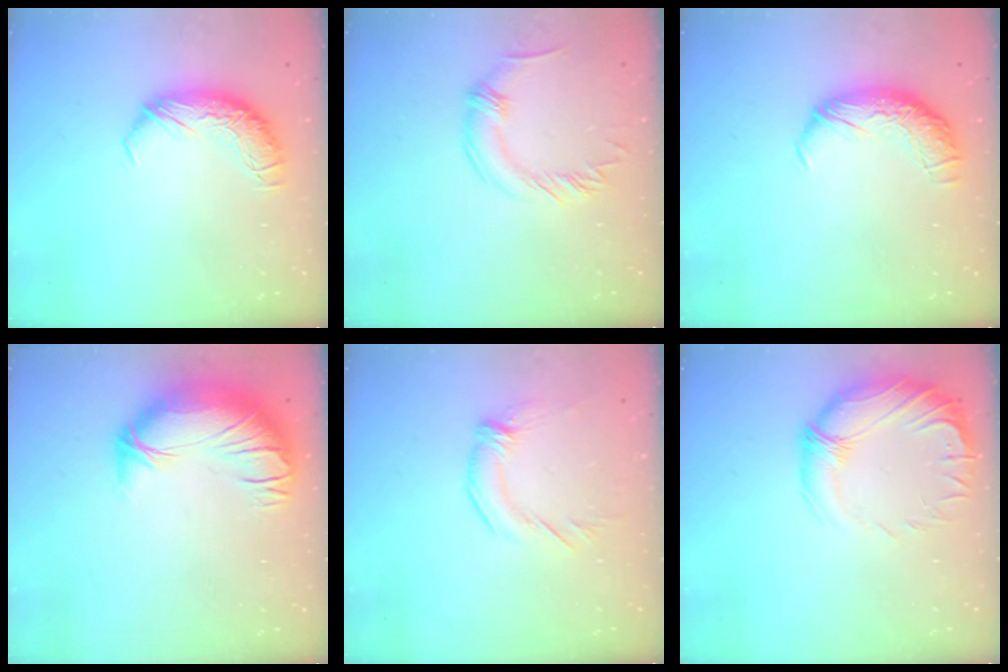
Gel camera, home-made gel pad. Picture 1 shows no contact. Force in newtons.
{"total": 0.0}
{"total": 2.4, "press": 1.1, "slide": 2.1}
{"total": 3.7, "press": 2.2, "slide": 3.0}
{"total": 1.4, "press": 0.2, "slide": 1.4}
{"total": 2.9, "press": 0.9, "slide": 2.8}